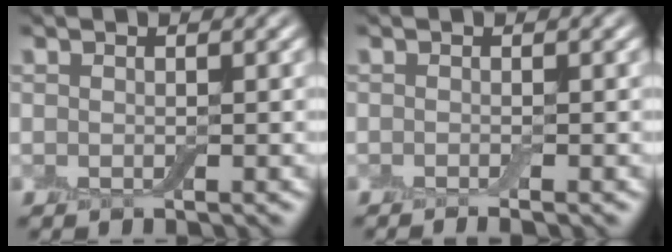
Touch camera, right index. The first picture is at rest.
{"total": 1.1, "force": [-0.7, 0.0, 0.8], "torque": [-0.007, -0.003, -0.010]}